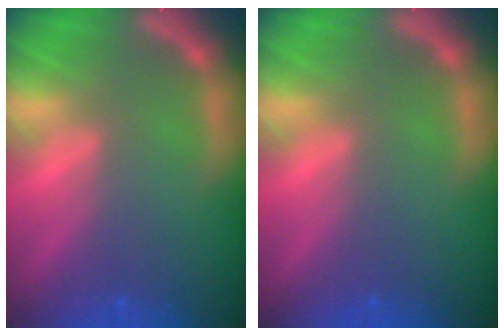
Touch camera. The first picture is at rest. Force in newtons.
{"total": 0.0}